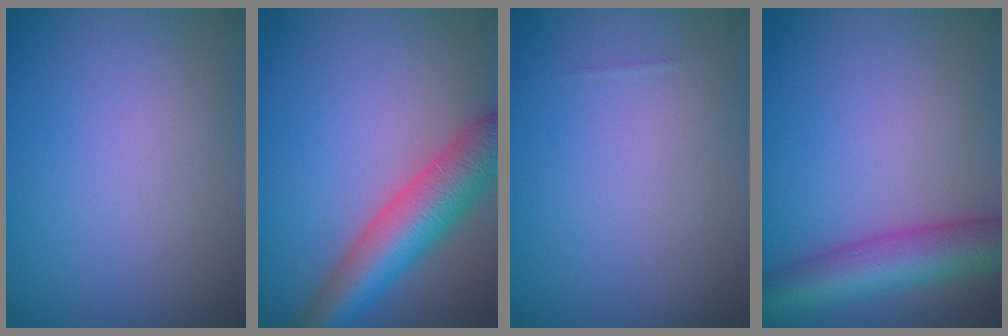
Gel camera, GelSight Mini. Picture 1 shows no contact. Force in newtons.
{"total": 7.1, "press": 7.1, "slide": 0.3}
{"total": 0.0}
{"total": 6.7, "press": 6.7, "slide": 0.3}